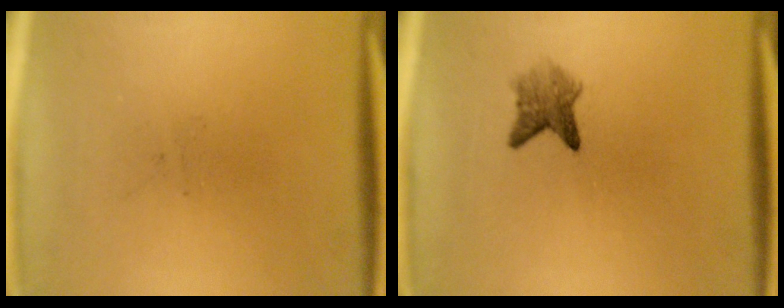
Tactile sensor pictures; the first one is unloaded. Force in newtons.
{"total": 2.9}